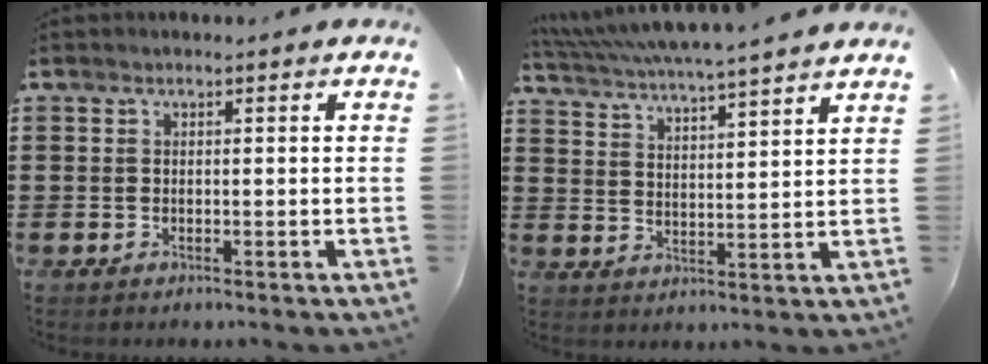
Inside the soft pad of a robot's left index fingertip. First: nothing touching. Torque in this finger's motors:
{"motor_torque": [1.26, -0.87, 0.38, 0.21]}